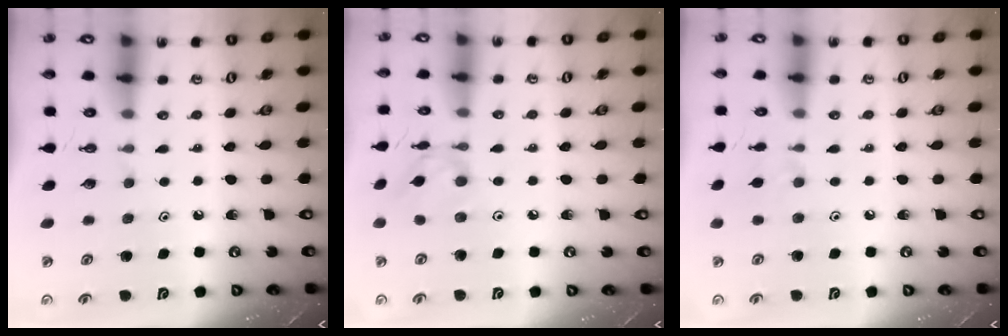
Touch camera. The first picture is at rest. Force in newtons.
{"total": 4.6, "press": 4.5, "slide": 0.3}
{"total": 2.7, "press": 2.7, "slide": 0.4}